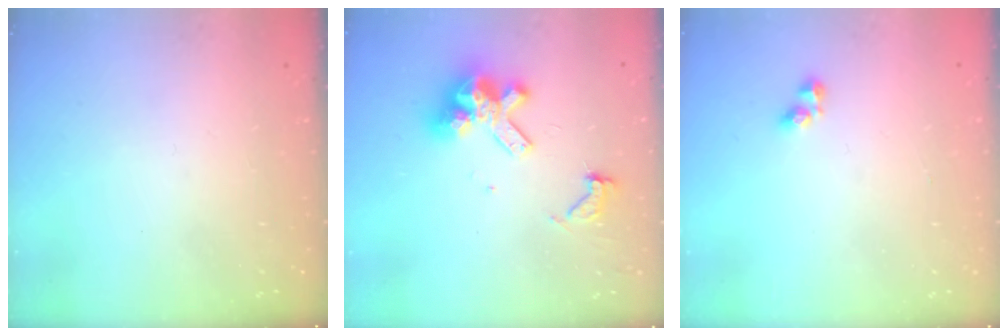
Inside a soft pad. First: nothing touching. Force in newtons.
{"total": 11.0, "press": 10.9, "slide": 1.4}
{"total": 3.0, "press": 2.9, "slide": 0.9}